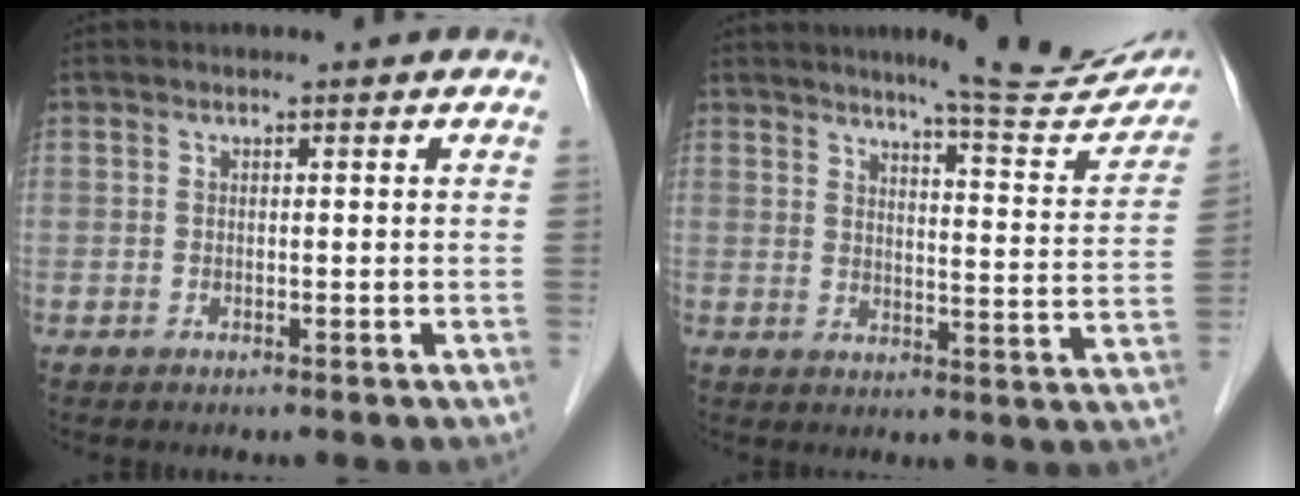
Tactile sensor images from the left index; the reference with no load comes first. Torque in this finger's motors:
{"motor_torque": [1.06, -1.08, 0.28, 0.05]}